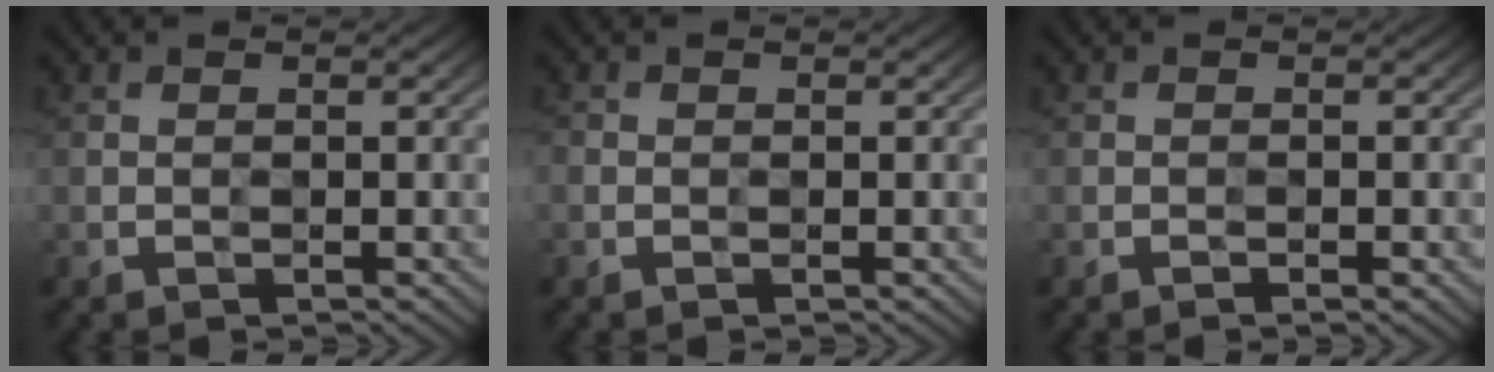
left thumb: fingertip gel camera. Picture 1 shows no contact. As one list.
[{"total": 0.9, "force": [-0.3, 0.8, 0.4], "torque": [-0.011, -0.001, -0.011]}, {"total": 1.3, "force": [-1.0, 0.3, 0.8], "torque": [-0.010, 0.000, -0.017]}]